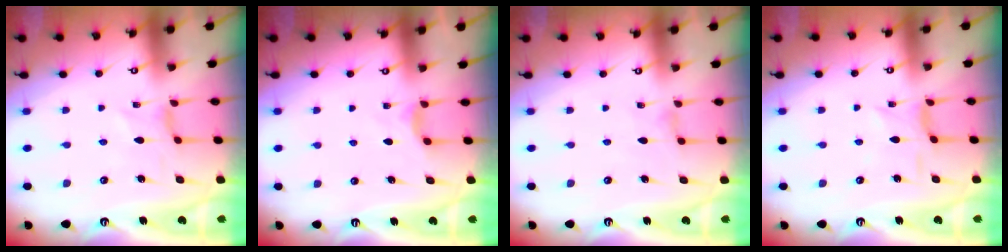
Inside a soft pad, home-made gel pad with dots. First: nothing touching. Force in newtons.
{"total": 4.6, "press": 4.5, "slide": 0.7}
{"total": 1.4, "press": 1.3, "slide": 0.3}
{"total": 1.5, "press": 1.4, "slide": 0.1}